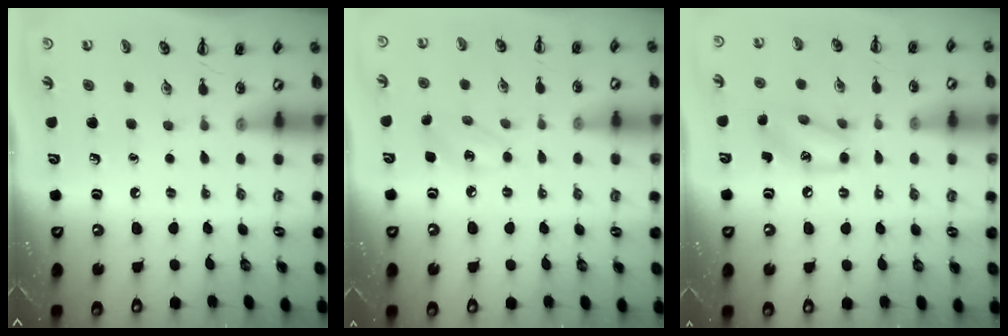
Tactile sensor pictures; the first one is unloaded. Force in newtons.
{"total": 7.0, "press": 6.9, "slide": 1.5}
{"total": 11.1, "press": 11.0, "slide": 1.4}